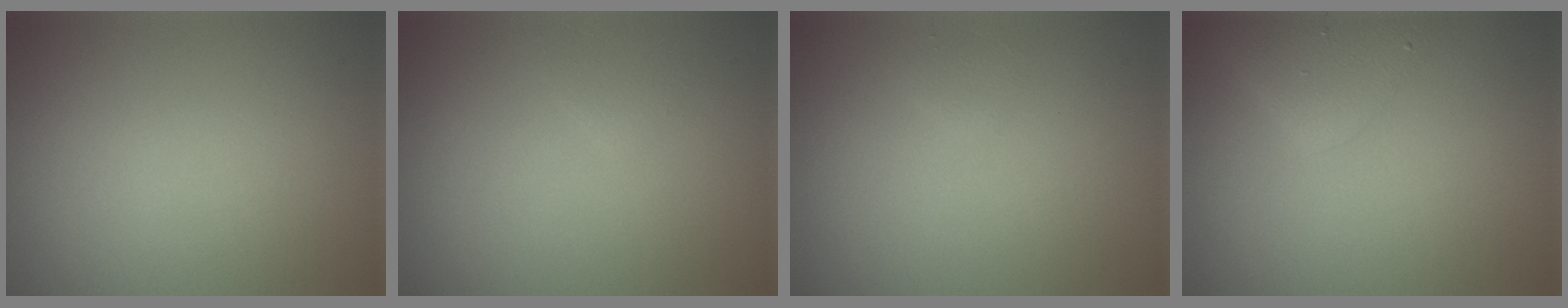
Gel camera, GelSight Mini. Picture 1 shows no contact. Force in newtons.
{"total": 0.5, "press": 0.5, "slide": 0.1}
{"total": 0.6, "press": 0.6, "slide": 0.1}
{"total": 3.0, "press": 3.0, "slide": 0.1}